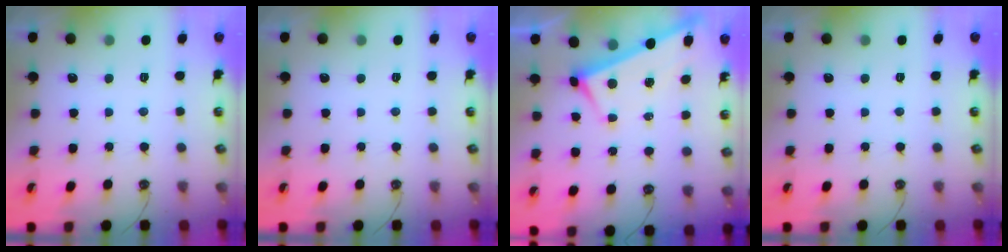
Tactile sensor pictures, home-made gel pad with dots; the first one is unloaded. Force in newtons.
{"total": 0.0}
{"total": 3.5, "press": 3.4, "slide": 0.3}
{"total": 0.0}